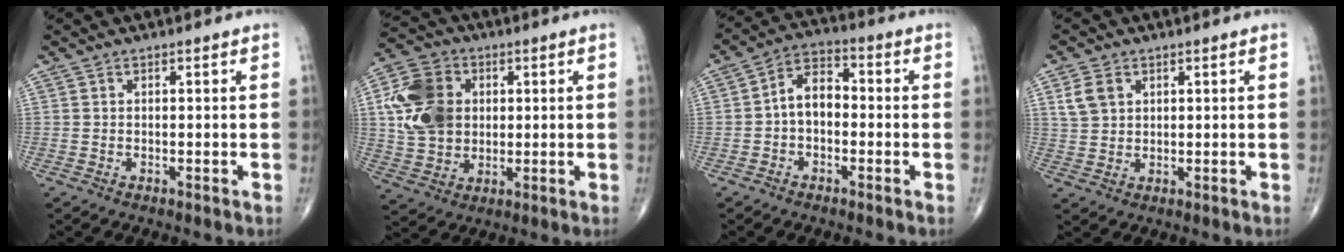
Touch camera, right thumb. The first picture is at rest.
{"total": 13.6, "force": [2.3, 10.6, 8.2], "torque": [-0.141, 0.006, 0.043]}
{"total": 7.3, "force": [-0.8, 4.9, 5.4], "torque": [-0.078, 0.029, -0.026]}
{"total": 4.6, "force": [1.9, 3.3, 2.5], "torque": [-0.042, -0.002, 0.042]}